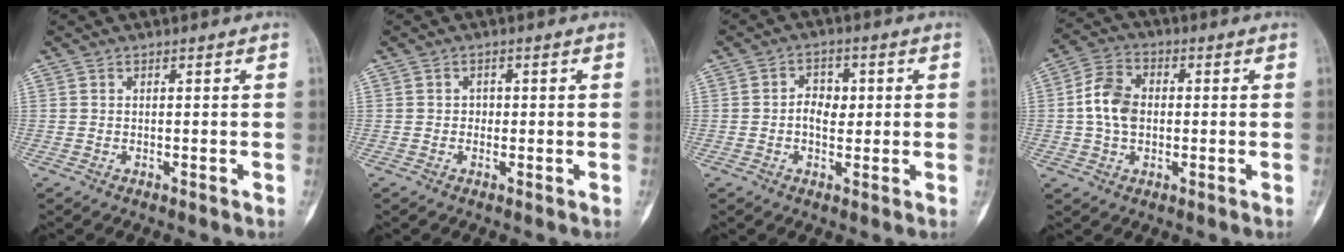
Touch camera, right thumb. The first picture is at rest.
{"total": 1.2, "force": [-0.1, 1.1, 0.4], "torque": [0.006, 0.005, -0.006]}
{"total": 4.9, "force": [0.2, 3.5, 3.4], "torque": [-0.036, 0.007, -0.003]}
{"total": 8.5, "force": [0.0, 6.1, 5.8], "torque": [-0.100, 0.017, -0.007]}